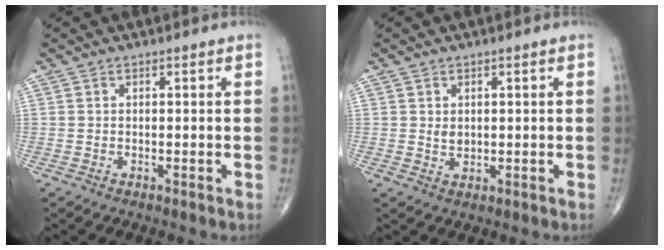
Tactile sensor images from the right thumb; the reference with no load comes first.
{"total": 1.8, "force": [0.4, 1.3, 1.2], "torque": [-0.013, -0.006, 0.011]}